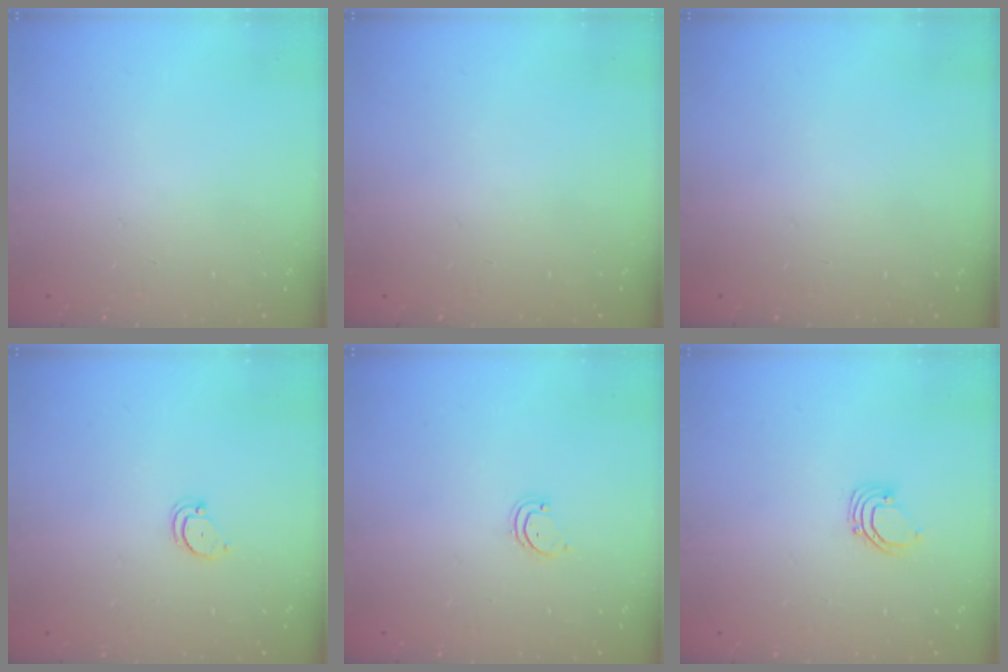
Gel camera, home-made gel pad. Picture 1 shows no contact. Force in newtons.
{"total": 0.0}
{"total": 0.0}
{"total": 2.4, "press": 2.4, "slide": 0.2}
{"total": 1.9, "press": 1.9, "slide": 0.2}
{"total": 2.7, "press": 2.7, "slide": 0.2}